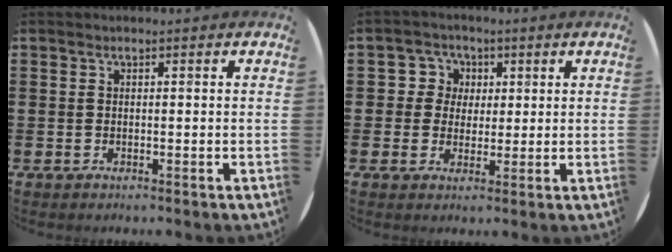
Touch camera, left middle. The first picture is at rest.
{"total": 3.5, "force": [1.2, 3.3, 0.1], "torque": [-0.011, 0.010, 0.019]}